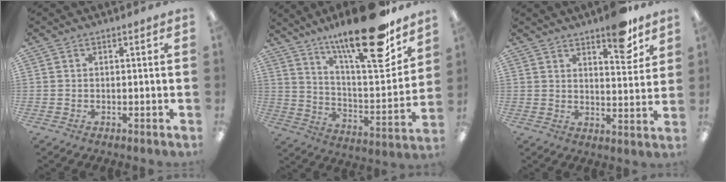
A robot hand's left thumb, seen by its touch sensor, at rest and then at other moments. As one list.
[{"total": 23.7, "force": [17.6, 5.0, 15.0], "torque": [-0.232, -0.116, 0.280]}, {"total": 8.3, "force": [6.6, 2.6, 4.4], "torque": [-0.039, -0.045, 0.107]}]